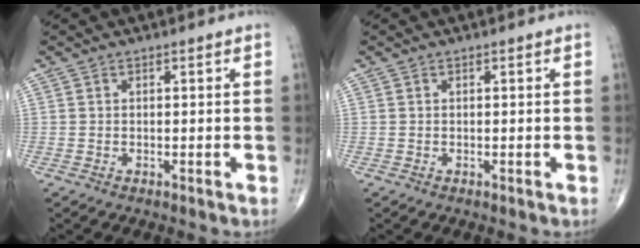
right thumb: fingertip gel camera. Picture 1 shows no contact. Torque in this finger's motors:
{"motor_torque": [0.00, 0.00, -0.05, -0.07, 0.02]}